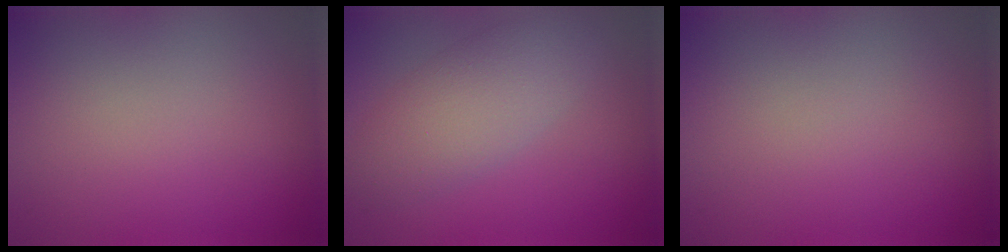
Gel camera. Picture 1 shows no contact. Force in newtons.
{"total": 4.4, "press": 4.4, "slide": 0.0}
{"total": 0.0}